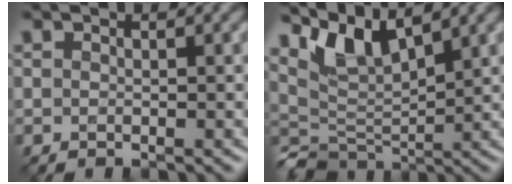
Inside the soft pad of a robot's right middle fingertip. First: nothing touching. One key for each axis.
{"total": 5.1, "fx": 3.5, "fy": 2.0, "fz": 3.2, "tx": -0.066, "ty": -0.004, "tz": 0.066}